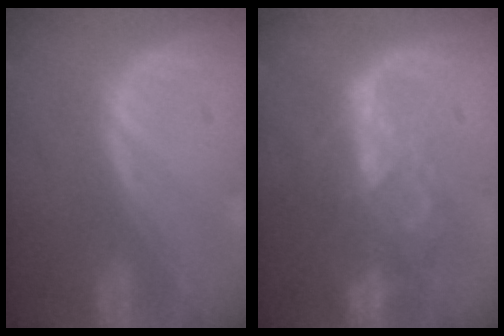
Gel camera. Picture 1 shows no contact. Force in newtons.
{"total": 8.7, "press": 7.5, "slide": 4.3}